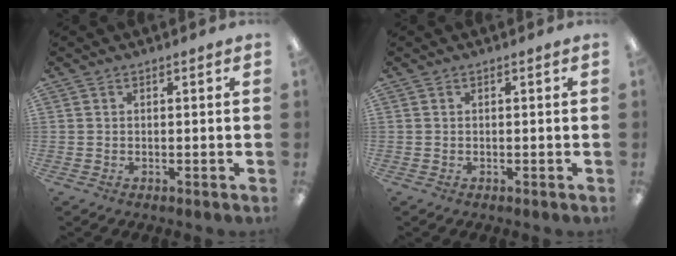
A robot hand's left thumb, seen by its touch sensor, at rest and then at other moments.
{"total": 0.0}